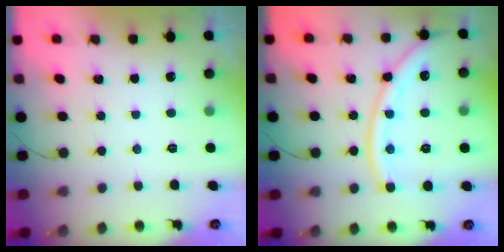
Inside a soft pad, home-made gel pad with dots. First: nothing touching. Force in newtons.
{"total": 13.8, "press": 13.7, "slide": 2.0}